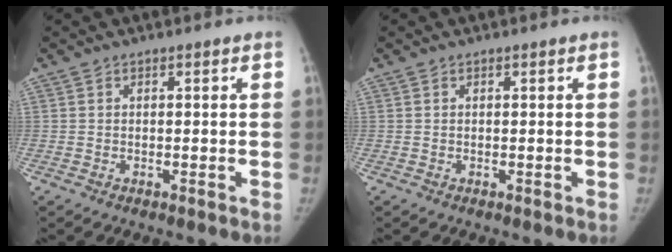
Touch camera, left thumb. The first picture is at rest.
{"total": 0.0}